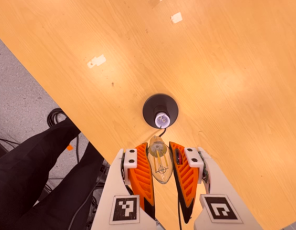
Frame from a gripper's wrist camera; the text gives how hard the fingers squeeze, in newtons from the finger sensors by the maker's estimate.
{"total": 24.4, "left": 27.1, "right": 21.6}